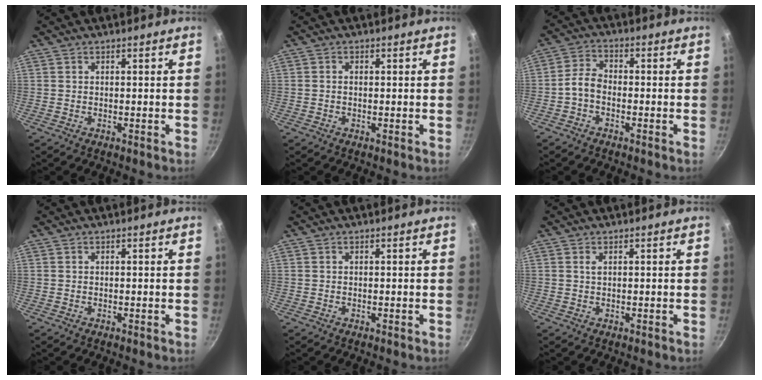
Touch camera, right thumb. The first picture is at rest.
{"total": 0.7, "force": [0.0, 0.5, 0.5], "torque": [-0.009, 0.004, -0.002]}
{"total": 4.0, "force": [-1.7, 2.3, 2.8], "torque": [-0.060, 0.025, -0.043]}
{"total": 0.0}
{"total": 0.0}
{"total": 0.8, "force": [0.3, 0.3, 0.6], "torque": [-0.012, 0.001, 0.007]}